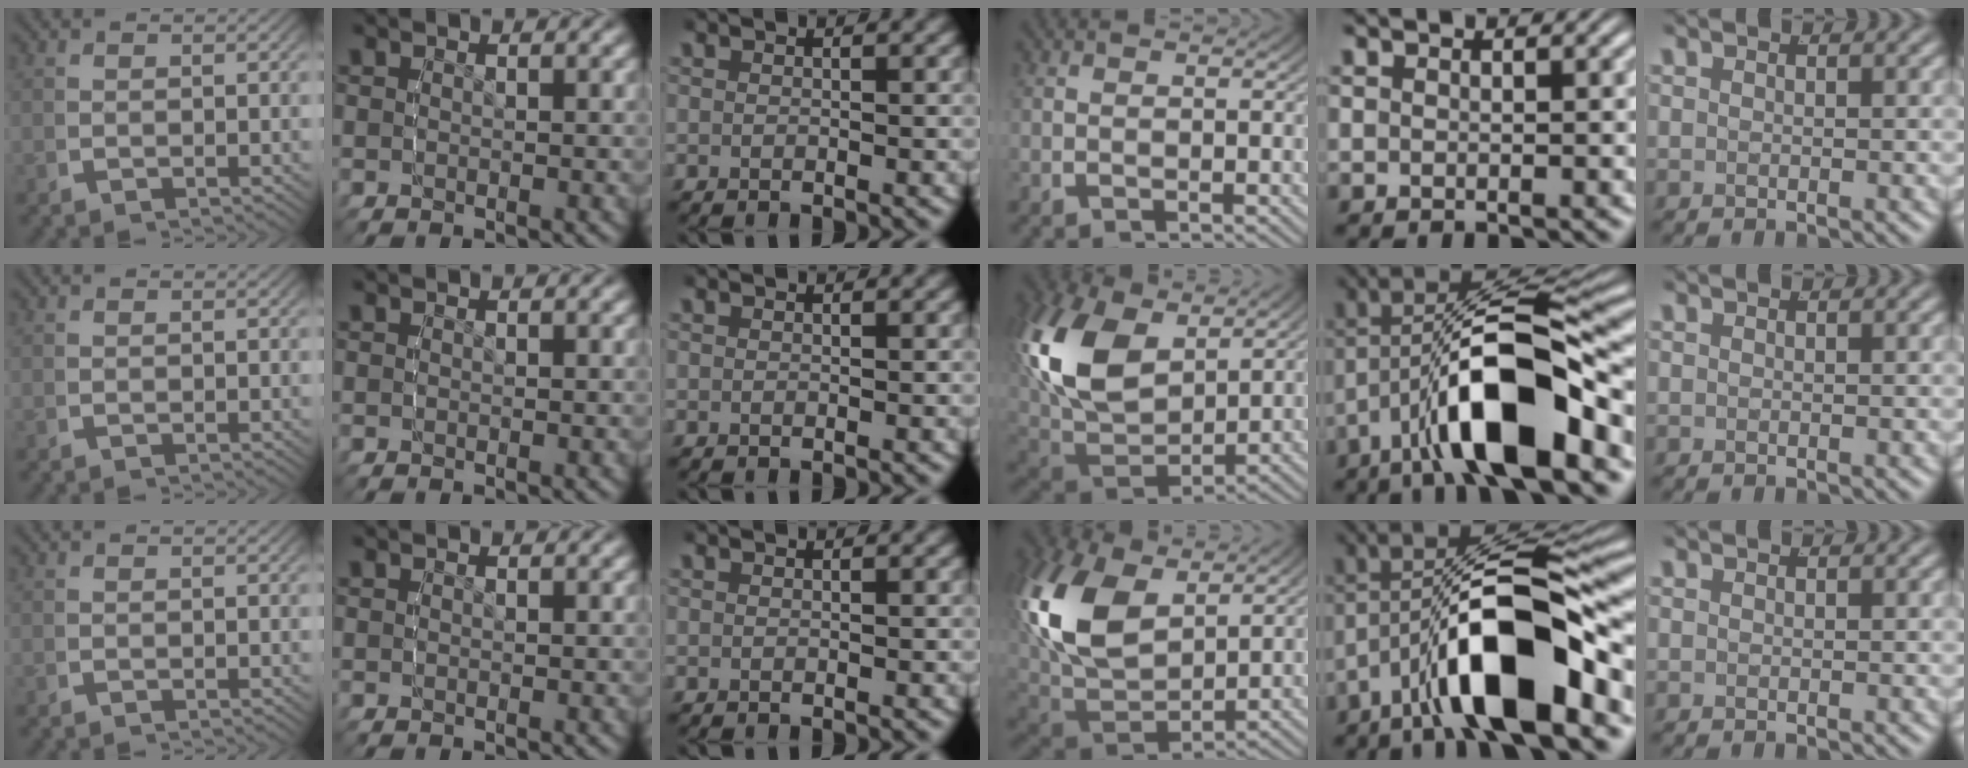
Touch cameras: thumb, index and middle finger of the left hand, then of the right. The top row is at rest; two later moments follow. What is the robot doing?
{"motion": "lift_and_place", "object": "markers"}